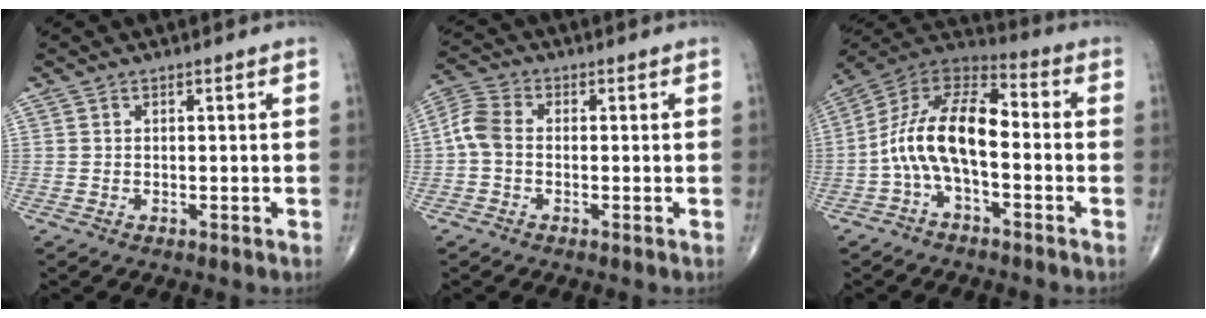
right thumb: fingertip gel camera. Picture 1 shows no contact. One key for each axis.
{"total": 5.3, "fx": -0.5, "fy": 3.6, "fz": 3.8, "tx": -0.084, "ty": 0.015, "tz": -0.022}
{"total": 14.3, "fx": -2.5, "fy": 6.9, "fz": 12.3, "tx": -0.220, "ty": 0.056, "tz": -0.057}